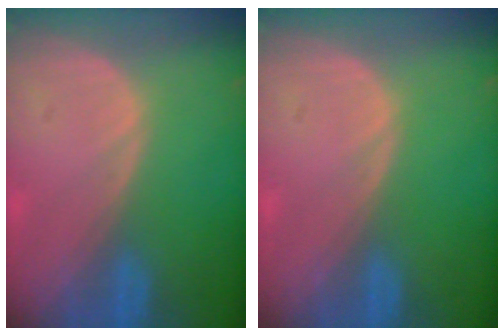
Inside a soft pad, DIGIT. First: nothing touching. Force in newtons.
{"total": 0.0}